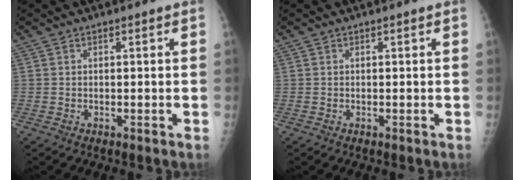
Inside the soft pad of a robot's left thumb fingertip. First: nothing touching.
{"total": 0.0}